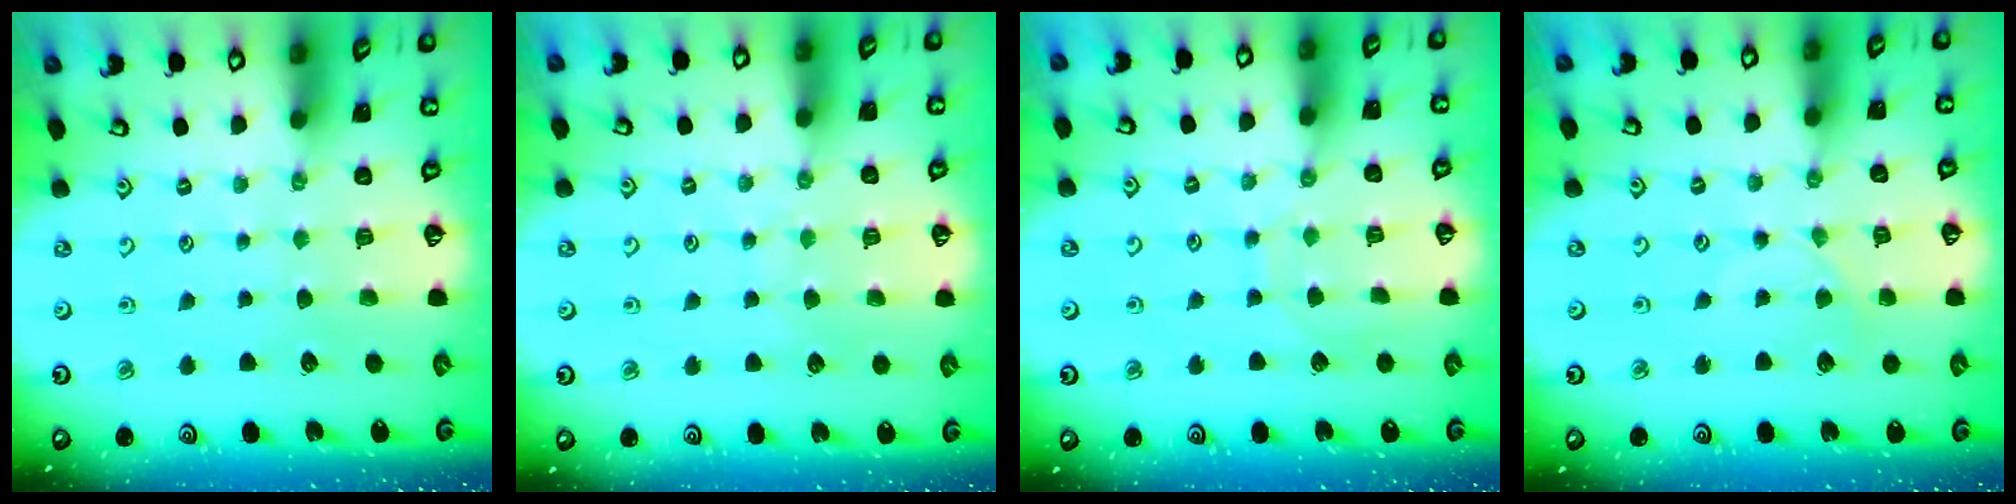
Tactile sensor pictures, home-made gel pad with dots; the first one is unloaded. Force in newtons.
{"total": 2.6, "press": 2.6, "slide": 0.3}
{"total": 5.3, "press": 5.3, "slide": 0.6}
{"total": 1.5, "press": 1.5, "slide": 0.4}